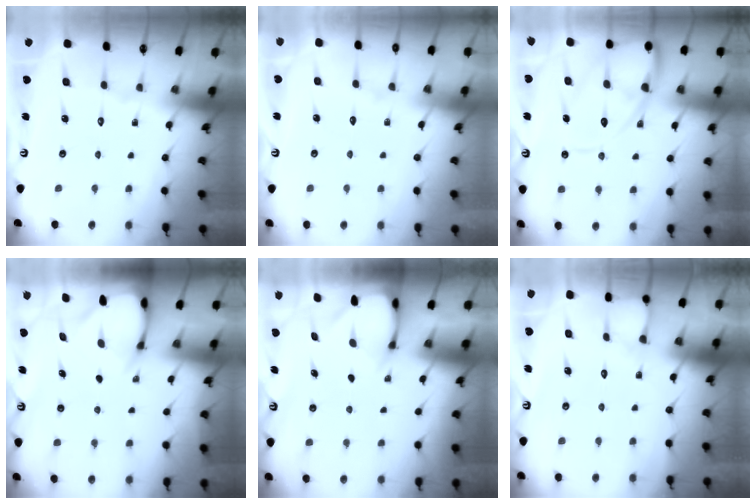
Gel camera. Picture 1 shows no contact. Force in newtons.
{"total": 2.8, "press": 2.7, "slide": 0.4}
{"total": 13.7, "press": 13.6, "slide": 1.2}
{"total": 3.1, "press": 3.0, "slide": 0.4}
{"total": 2.4, "press": 2.4, "slide": 0.3}
{"total": 4.4, "press": 4.3, "slide": 0.5}